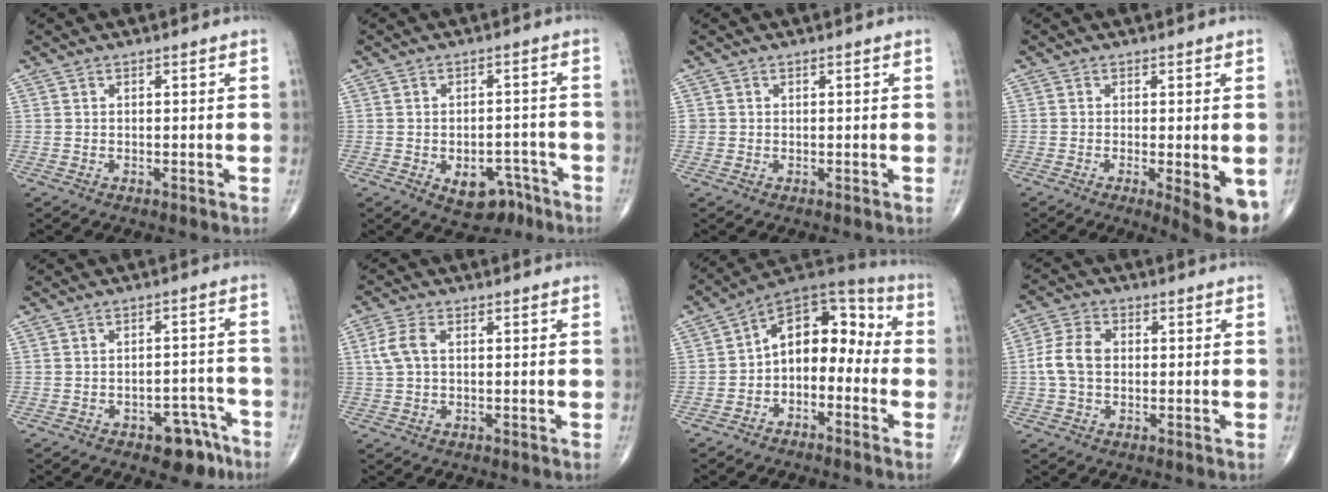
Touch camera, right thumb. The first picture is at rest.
{"total": 7.4, "force": [-3.9, 4.7, 4.1], "torque": [-0.031, 0.033, -0.048]}
{"total": 0.9, "force": [0.0, 0.9, 0.1], "torque": [0.004, 0.003, 0.000]}
{"total": 8.8, "force": [-3.0, 2.2, 8.0], "torque": [-0.100, -0.019, -0.041]}
{"total": 7.4, "force": [-4.7, 3.8, 4.2], "torque": [-0.025, 0.042, -0.059]}
{"total": 4.3, "force": [0.6, 2.5, 3.5], "torque": [-0.086, 0.010, 0.010]}
{"total": 12.4, "force": [-2.4, 8.2, 8.9], "torque": [-0.094, 0.067, -0.056]}
{"total": 6.7, "force": [-0.1, 4.7, 4.8], "torque": [-0.102, 0.019, -0.008]}